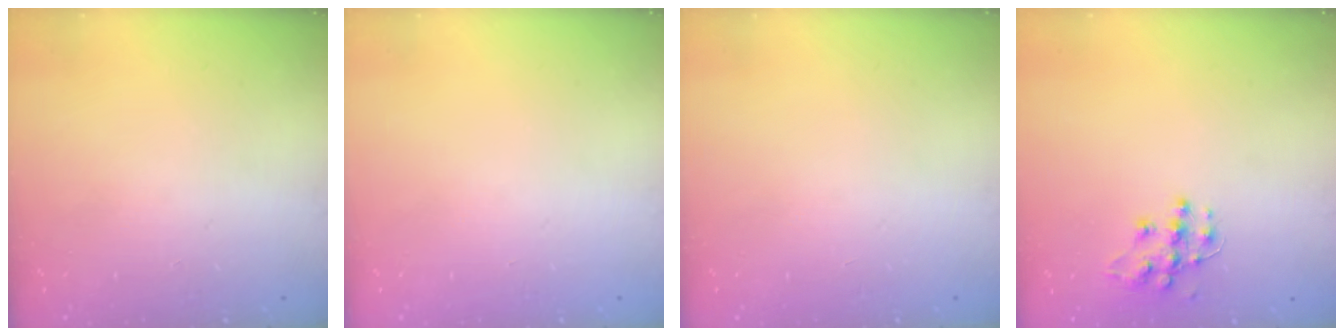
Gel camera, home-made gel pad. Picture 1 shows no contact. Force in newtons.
{"total": 0.6, "press": 0.0, "slide": 0.6}
{"total": 0.0}
{"total": 11.3, "press": 11.2, "slide": 0.7}